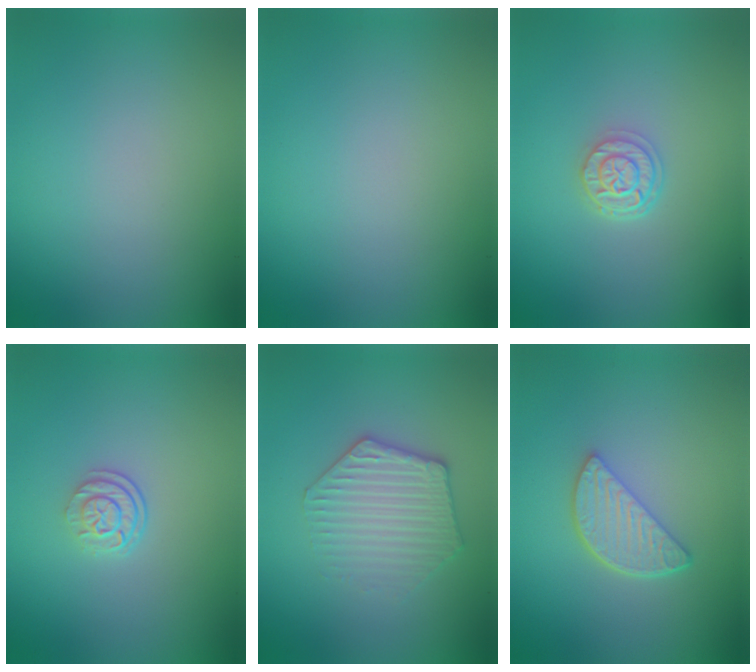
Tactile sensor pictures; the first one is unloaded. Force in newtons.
{"total": 0.0}
{"total": 2.7, "press": 2.2, "slide": 1.5}
{"total": 2.5, "press": 1.8, "slide": 1.8}
{"total": 3.4, "press": 3.3, "slide": 0.5}
{"total": 3.7, "press": 3.0, "slide": 2.2}